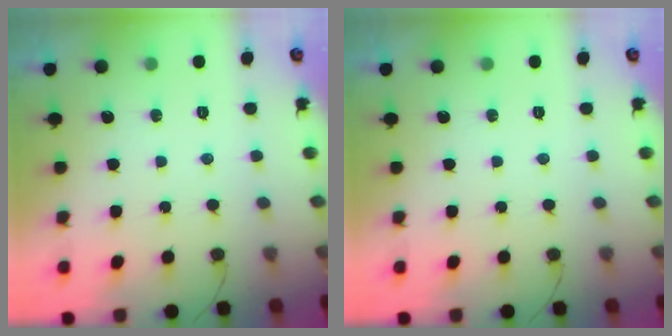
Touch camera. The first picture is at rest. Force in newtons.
{"total": 0.0}